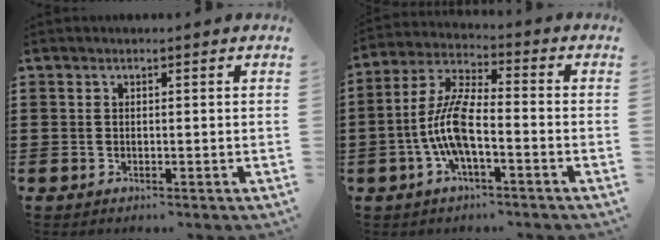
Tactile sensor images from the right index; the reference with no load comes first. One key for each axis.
{"total": 8.6, "fx": -2.7, "fy": 2.5, "fz": 7.7, "tx": -0.179, "ty": -0.008, "tz": -0.057}